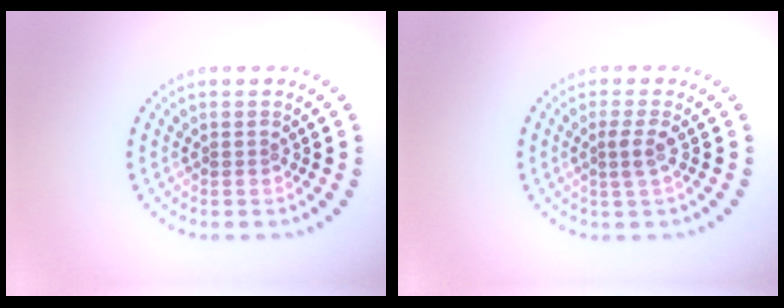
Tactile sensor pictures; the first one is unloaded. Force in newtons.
{"total": 1.6, "press": 1.2, "slide": 1.0}